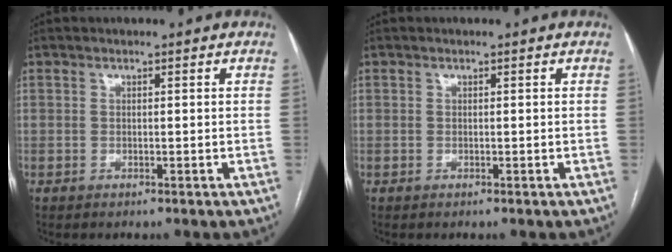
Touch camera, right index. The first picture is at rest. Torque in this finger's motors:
{"motor_torque": [-0.01, 0.00, -0.03, 0.01]}